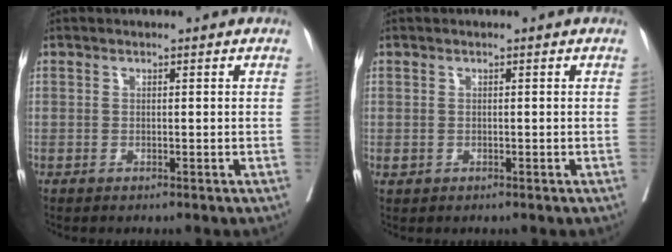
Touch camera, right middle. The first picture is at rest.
{"total": 0.7, "force": [-0.1, 0.6, 0.2], "torque": [-0.007, 0.000, 0.002]}